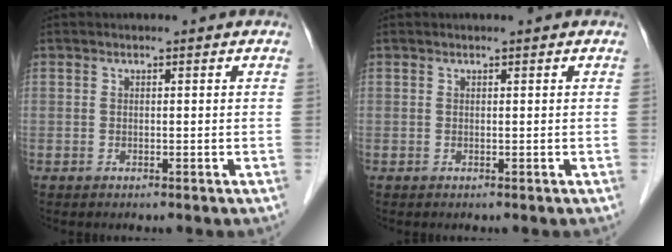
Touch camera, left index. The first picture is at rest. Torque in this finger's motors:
{"motor_torque": [0.15, 0.06, -0.08, 0.01]}